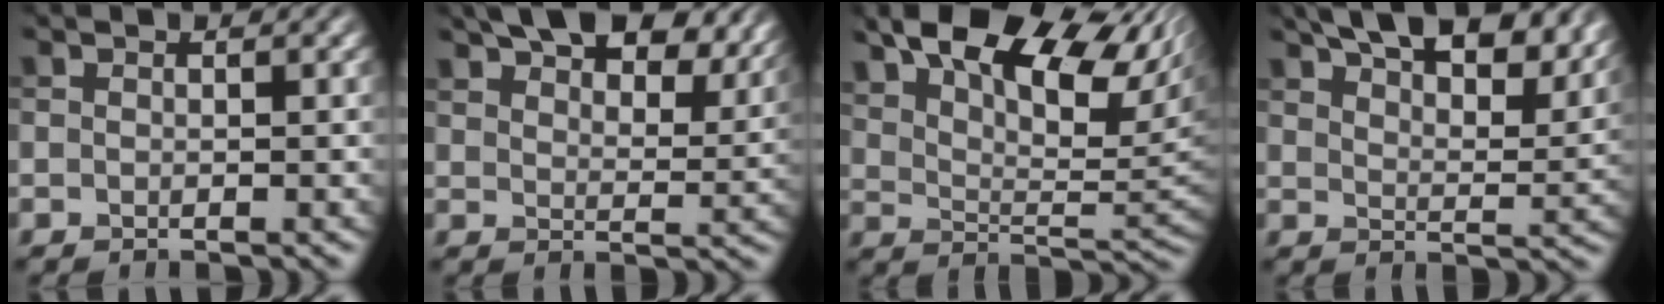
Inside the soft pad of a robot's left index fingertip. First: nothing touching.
{"total": 11.7, "force": [8.7, 4.5, 6.4], "torque": [-0.097, 0.014, 0.128]}
{"total": 13.6, "force": [7.9, 5.4, 9.7], "torque": [-0.151, 0.031, 0.129]}
{"total": 13.4, "force": [9.5, 5.0, 7.9], "torque": [-0.109, 0.023, 0.118]}